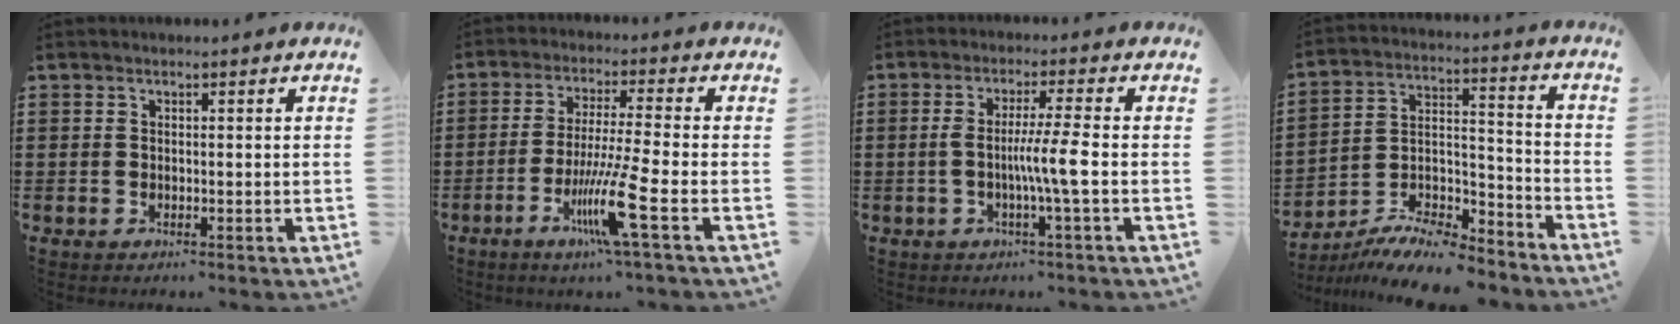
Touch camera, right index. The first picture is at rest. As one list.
[{"total": 9.9, "force": [-4.3, -0.3, 9.0], "torque": [-0.174, -0.016, -0.080]}, {"total": 6.3, "force": [-1.1, -0.4, 6.2], "torque": [-0.119, -0.007, -0.027]}, {"total": 9.6, "force": [-8.8, 2.1, 3.4], "torque": [-0.058, 0.023, -0.170]}]